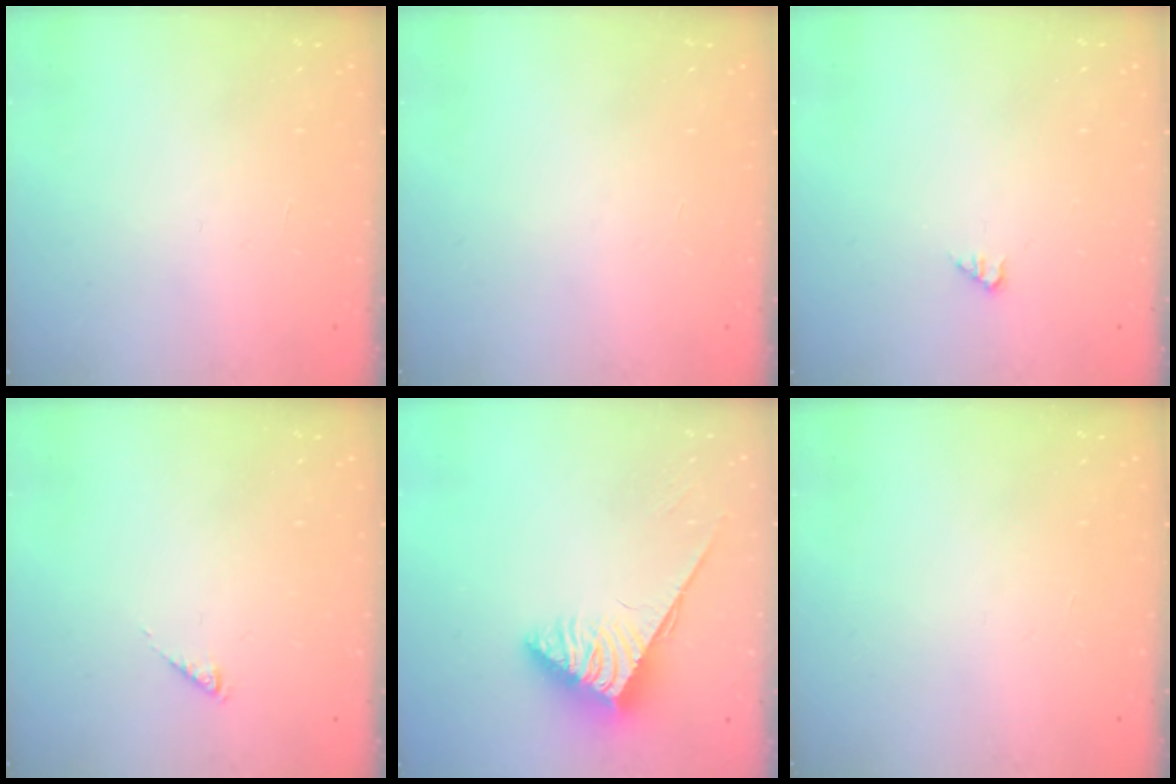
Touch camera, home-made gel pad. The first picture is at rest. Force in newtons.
{"total": 0.0}
{"total": 1.2, "press": 1.1, "slide": 0.2}
{"total": 0.0}
{"total": 3.7, "press": 3.7, "slide": 0.6}
{"total": 0.0}